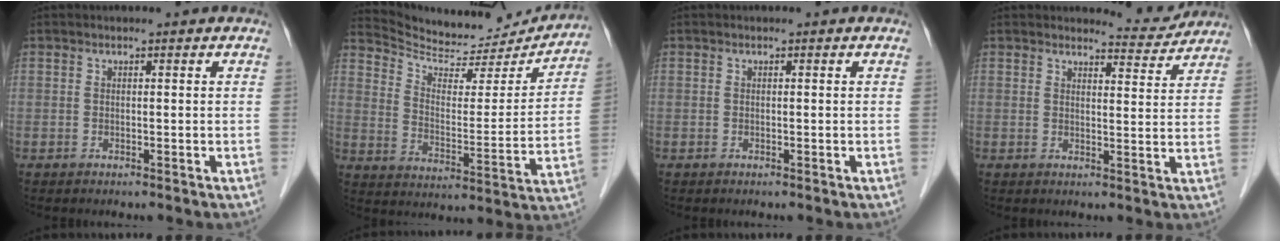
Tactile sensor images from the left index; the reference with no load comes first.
{"total": 17.5, "force": [17.1, 3.3, 2.2], "torque": [-0.033, -0.033, 0.244]}
{"total": 0.0}
{"total": 4.2, "force": [4.2, 0.3, -0.6], "torque": [0.002, -0.020, 0.050]}